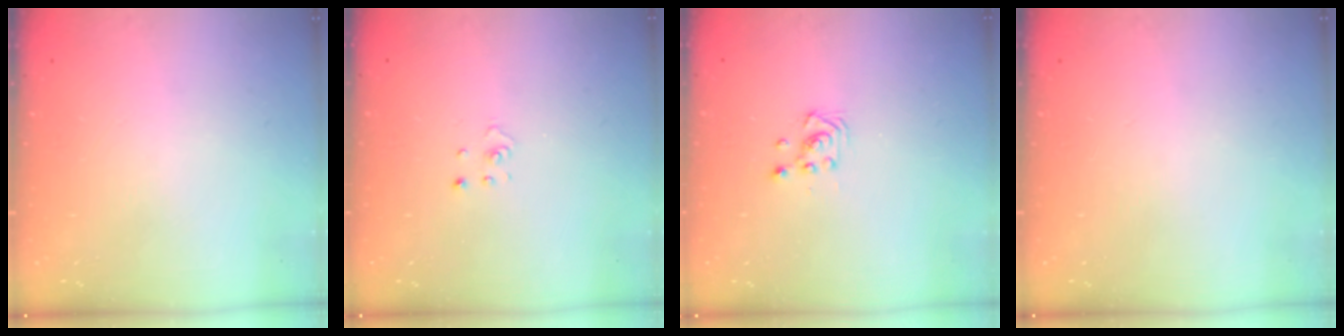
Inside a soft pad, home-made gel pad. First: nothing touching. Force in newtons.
{"total": 1.1, "press": 1.1, "slide": 0.1}
{"total": 2.9, "press": 2.8, "slide": 0.3}
{"total": 0.0}